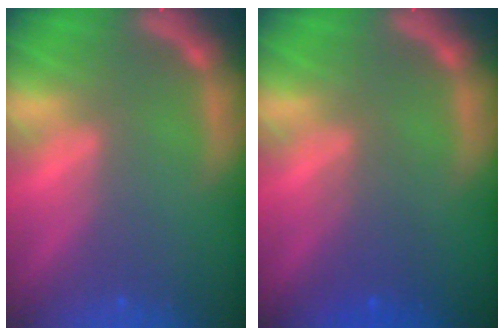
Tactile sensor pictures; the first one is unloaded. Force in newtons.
{"total": 2.5}